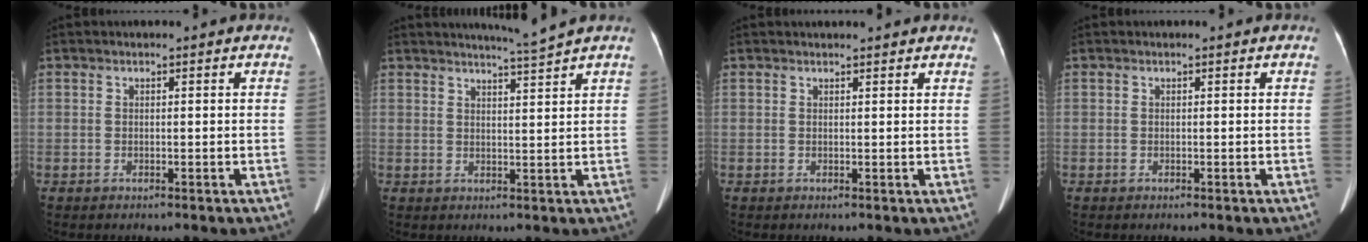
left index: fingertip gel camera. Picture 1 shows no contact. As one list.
[{"total": 3.6, "force": [3.0, -1.8, 0.6], "torque": [-0.014, -0.018, 0.053]}, {"total": 4.9, "force": [4.6, 0.4, 1.7], "torque": [-0.024, 0.022, 0.046]}, {"total": 0.0}]